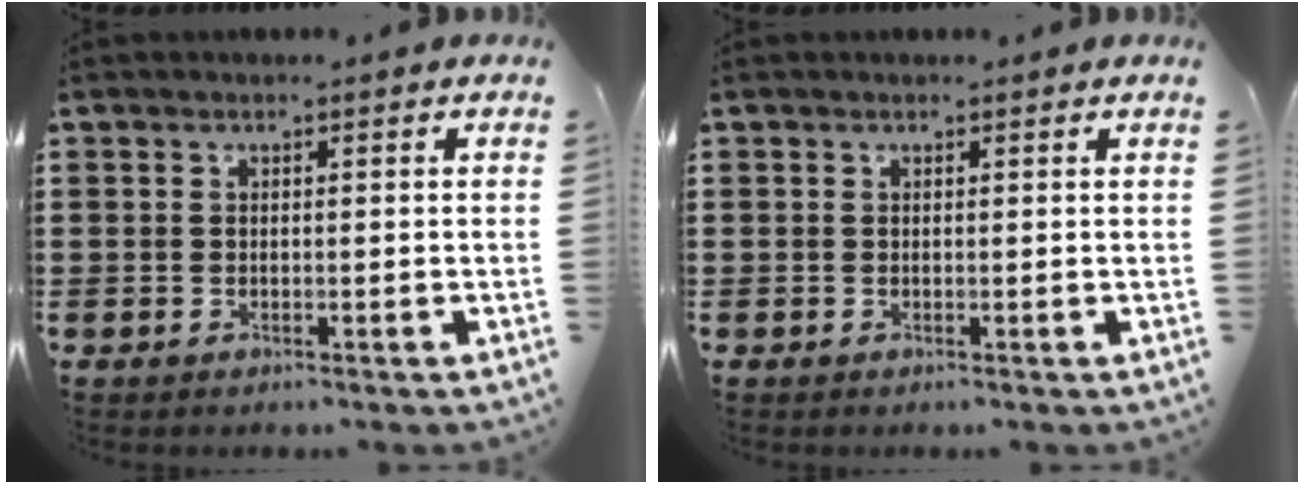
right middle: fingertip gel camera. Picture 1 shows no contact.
{"total": 0.0}